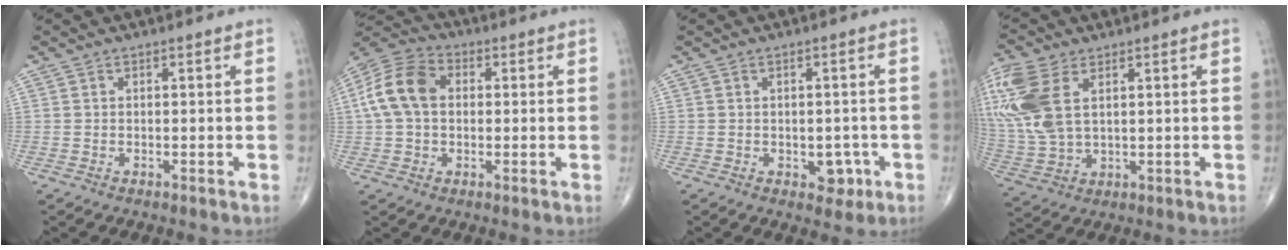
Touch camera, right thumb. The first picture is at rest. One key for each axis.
{"total": 11.4, "fx": 1.3, "fy": 8.1, "fz": 8.0, "tx": -0.158, "ty": 0.030, "tz": 0.014}
{"total": 3.9, "fx": -1.3, "fy": 2.6, "fz": 2.6, "tx": -0.004, "ty": 0.004, "tz": -0.012}
{"total": 15.6, "fx": 5.0, "fy": 9.0, "fz": 11.7, "tx": -0.292, "ty": -0.005, "tz": 0.103}